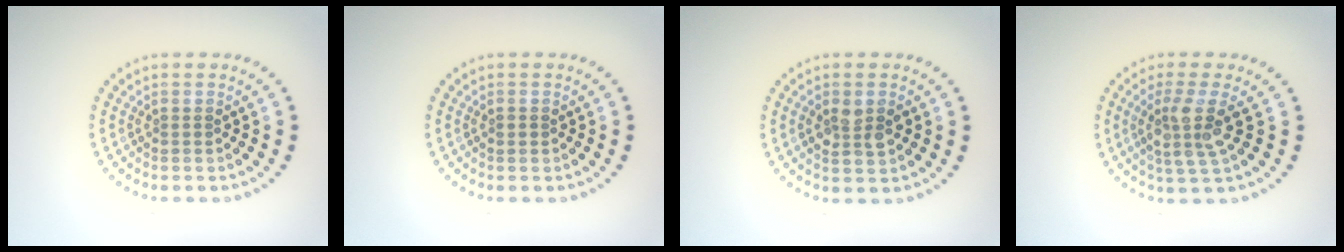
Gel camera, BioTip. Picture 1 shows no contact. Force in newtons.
{"total": 0.5, "press": 0.5, "slide": 0.0}
{"total": 2.6, "press": 2.6, "slide": 0.2}
{"total": 3.6, "press": 3.0, "slide": 2.0}